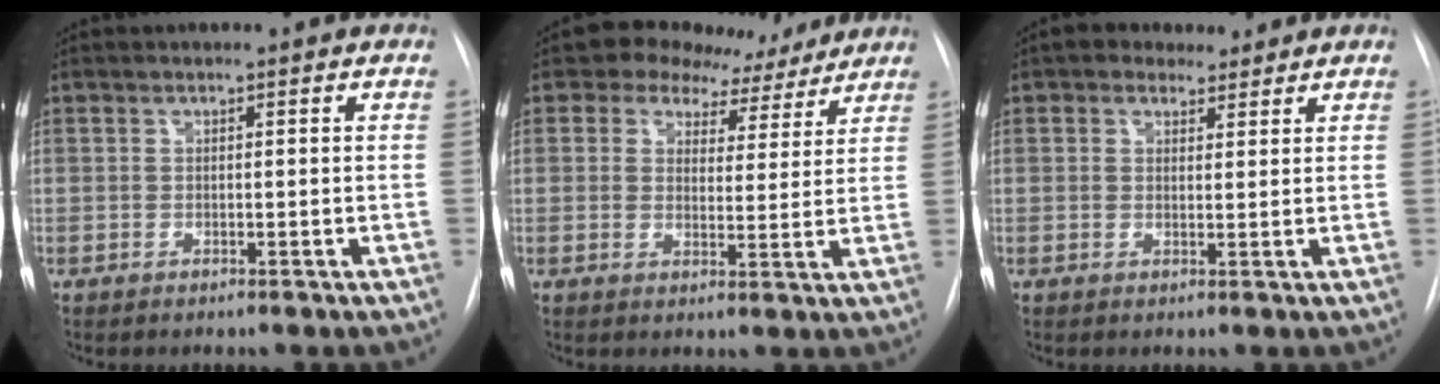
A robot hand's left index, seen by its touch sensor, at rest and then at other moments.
{"total": 8.2, "force": [6.3, 5.0, 1.5], "torque": [-0.008, 0.012, 0.075]}
{"total": 3.6, "force": [2.5, 2.4, 1.0], "torque": [-0.015, 0.011, 0.037]}